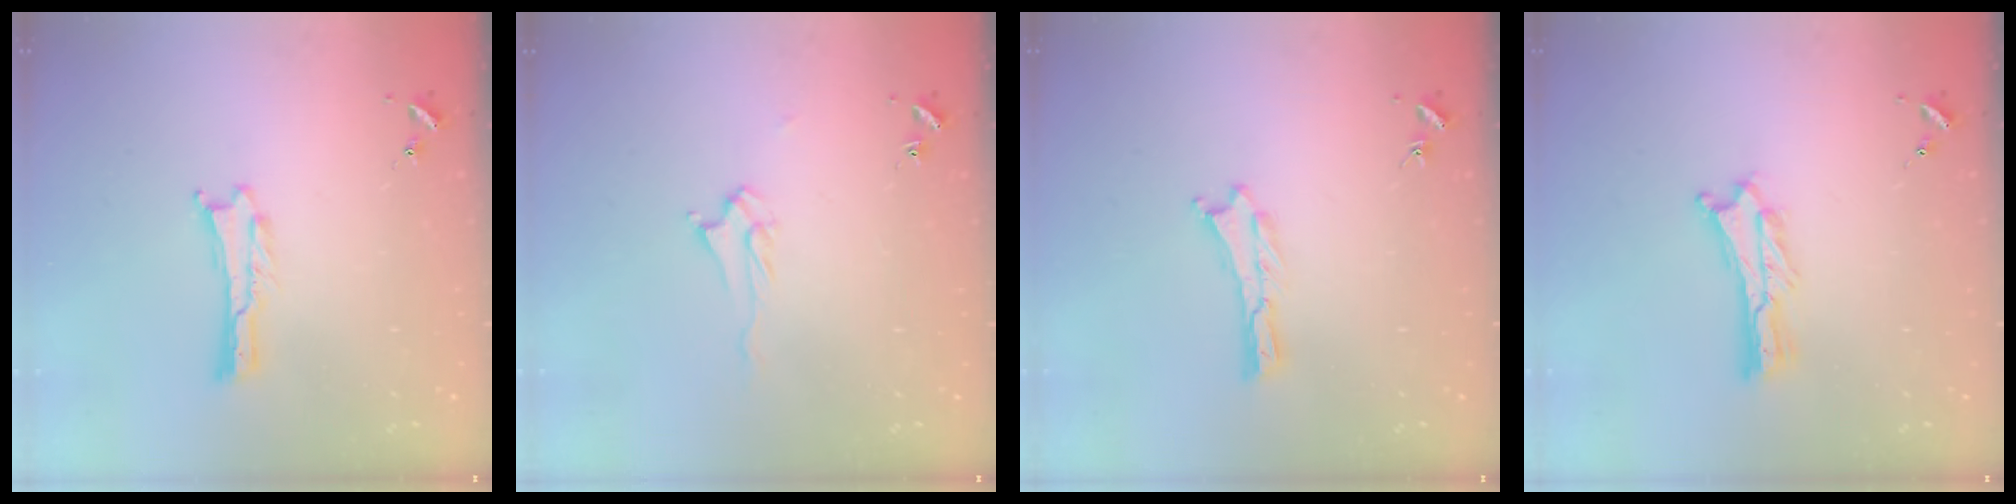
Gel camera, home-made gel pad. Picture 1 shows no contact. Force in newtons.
{"total": 2.5, "press": 2.4, "slide": 0.4}
{"total": 0.0}
{"total": 1.3, "press": 1.3, "slide": 0.3}